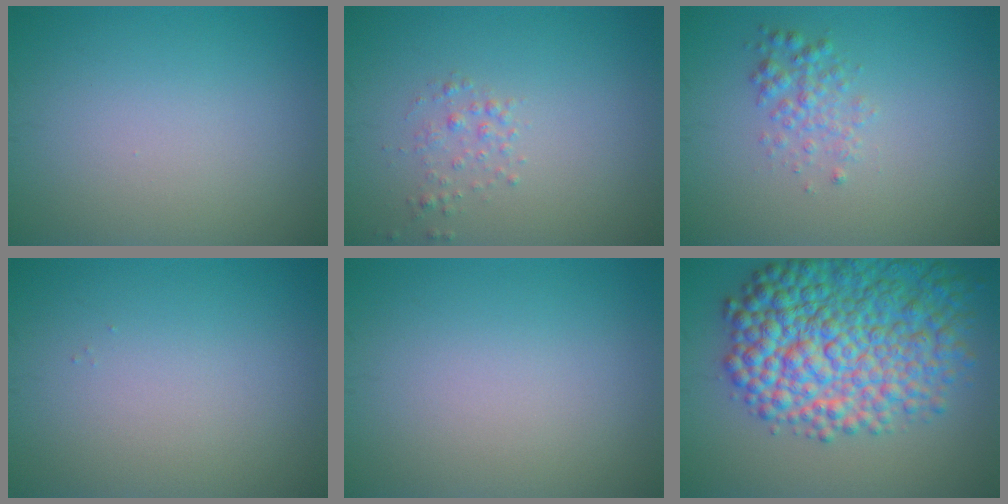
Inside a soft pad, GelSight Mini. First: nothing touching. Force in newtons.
{"total": 1.3, "press": 1.2, "slide": 0.1}
{"total": 1.9, "press": 1.9, "slide": 0.0}
{"total": 0.0}
{"total": 0.0}
{"total": 11.4, "press": 11.4, "slide": 0.3}